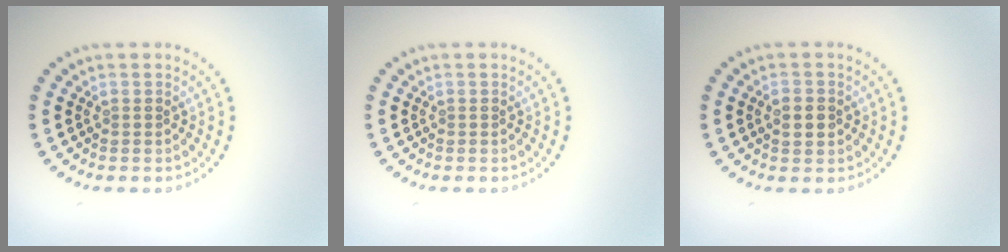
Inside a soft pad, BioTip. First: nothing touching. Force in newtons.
{"total": 0.0}
{"total": 2.2, "press": 2.2, "slide": 0.1}